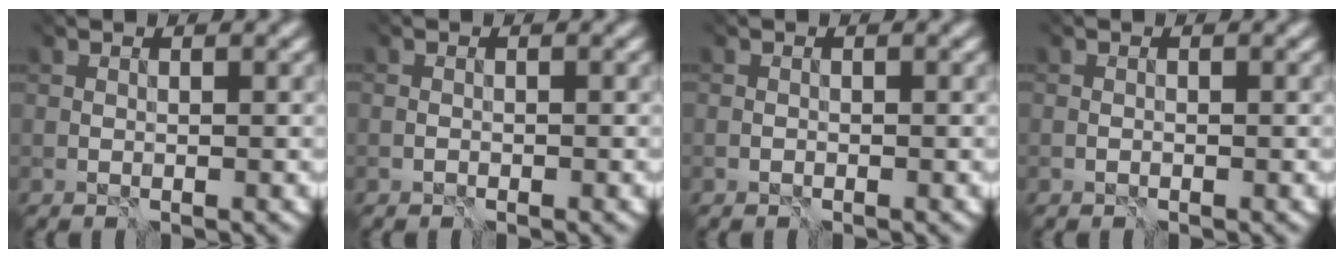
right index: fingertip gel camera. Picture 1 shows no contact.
{"total": 1.5, "force": [-1.4, -0.3, -0.6], "torque": [0.005, -0.002, -0.016]}
{"total": 1.6, "force": [-1.4, -0.4, -0.6], "torque": [0.009, -0.002, -0.016]}
{"total": 1.6, "force": [-1.4, -0.5, -0.6], "torque": [0.008, -0.002, -0.015]}